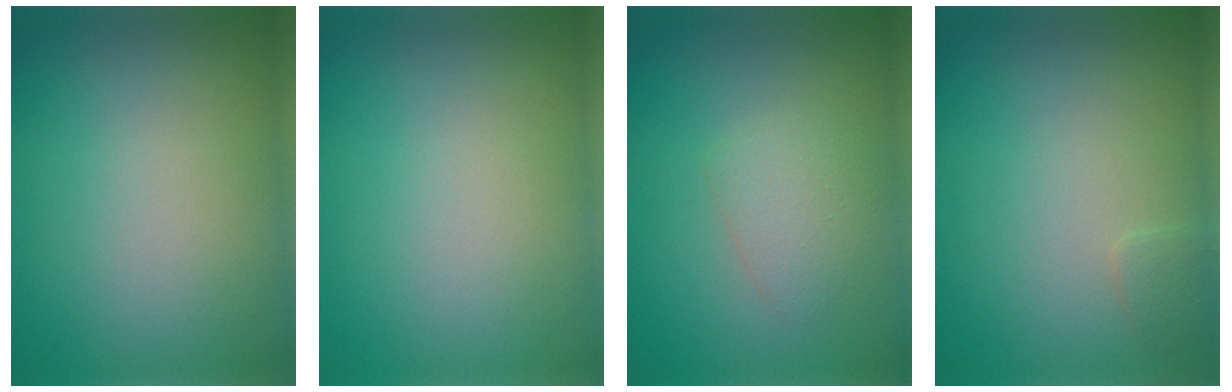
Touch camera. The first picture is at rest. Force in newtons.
{"total": 0.0}
{"total": 2.1, "press": 2.1, "slide": 0.1}
{"total": 0.8, "press": 0.8, "slide": 0.1}